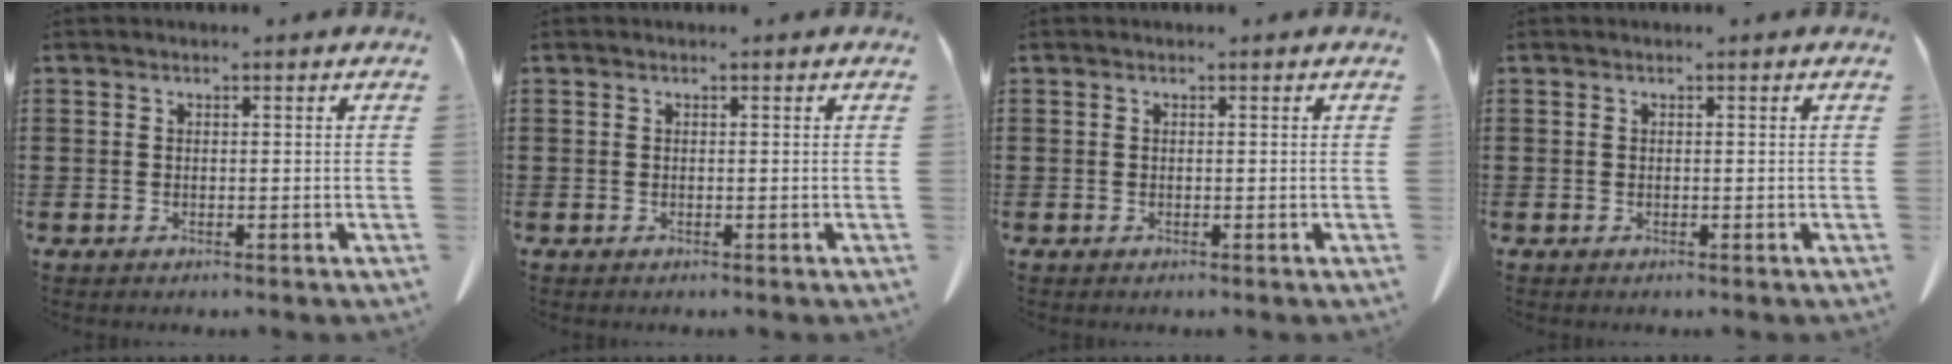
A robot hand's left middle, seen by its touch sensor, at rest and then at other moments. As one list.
[{"total": 0.0}, {"total": 0.0}, {"total": 0.0}]